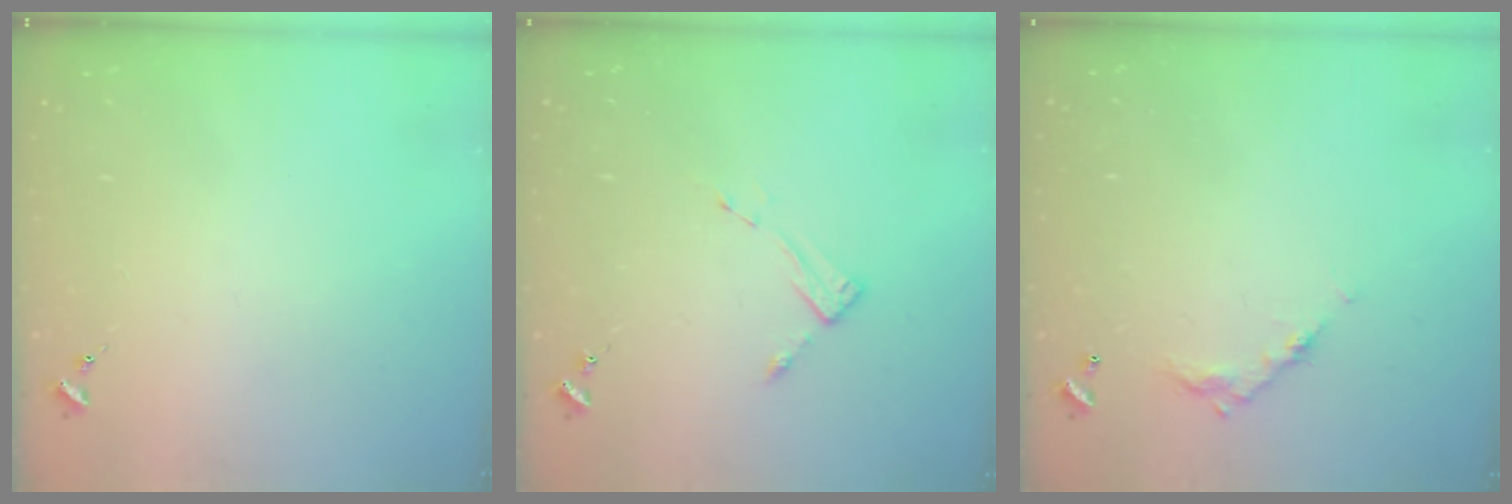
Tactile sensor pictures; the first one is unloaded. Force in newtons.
{"total": 2.6, "press": 2.6, "slide": 0.4}
{"total": 8.4, "press": 8.4, "slide": 0.4}